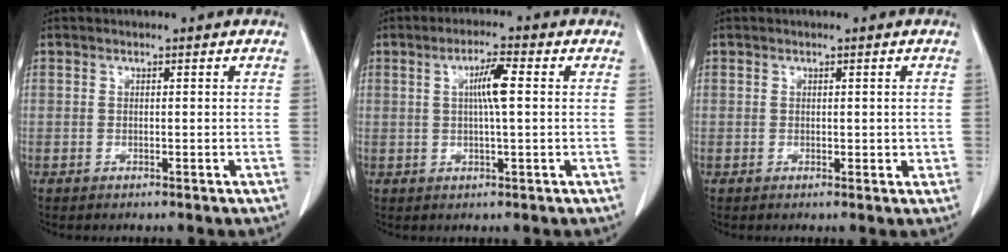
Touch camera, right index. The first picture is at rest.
{"total": 4.7, "force": [0.8, 0.3, 4.6], "torque": [-0.083, 0.004, 0.013]}
{"total": 1.6, "force": [0.1, 1.1, 1.2], "torque": [-0.010, -0.001, 0.005]}